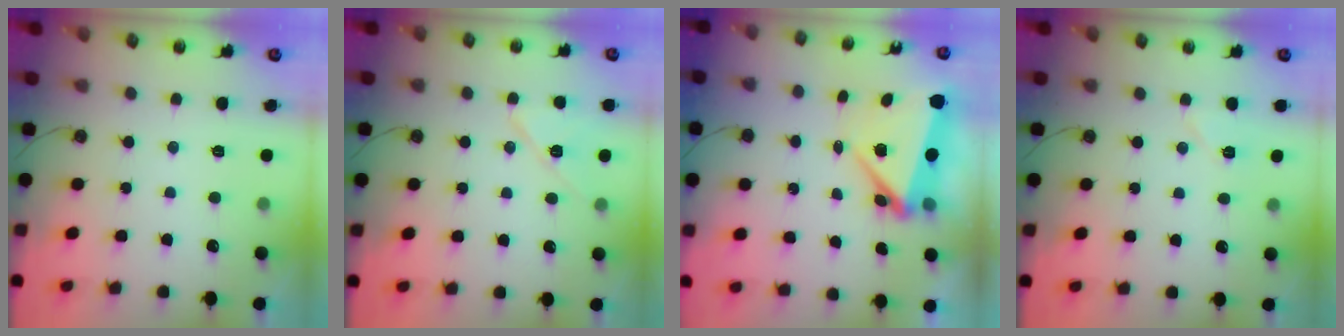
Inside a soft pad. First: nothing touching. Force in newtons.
{"total": 10.0, "press": 9.9, "slide": 1.2}
{"total": 6.0, "press": 6.0, "slide": 0.7}
{"total": 5.1, "press": 4.9, "slide": 1.4}